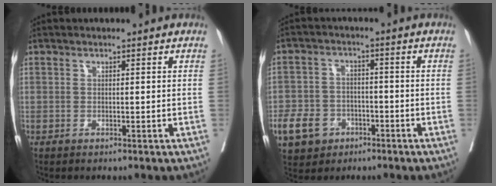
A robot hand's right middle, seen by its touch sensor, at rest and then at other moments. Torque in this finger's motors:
{"motor_torque": [0.16, -0.13, 0.05, 0.01]}